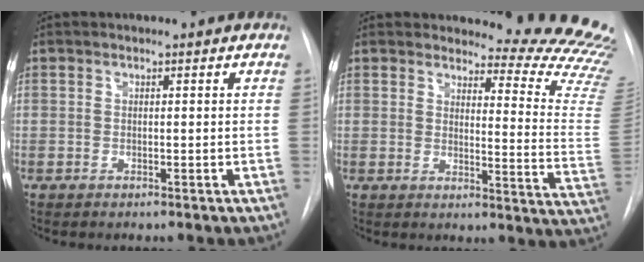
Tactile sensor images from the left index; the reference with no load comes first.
{"total": 16.3, "force": [16.2, 0.4, 2.0], "torque": [-0.001, -0.168, 0.152]}